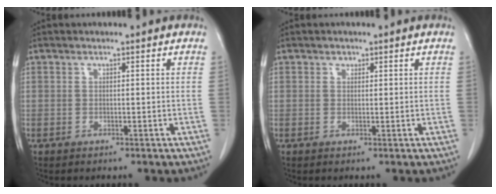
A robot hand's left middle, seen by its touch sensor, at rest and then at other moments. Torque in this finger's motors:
{"motor_torque": [0.09, -0.05, -0.03, 0.01]}